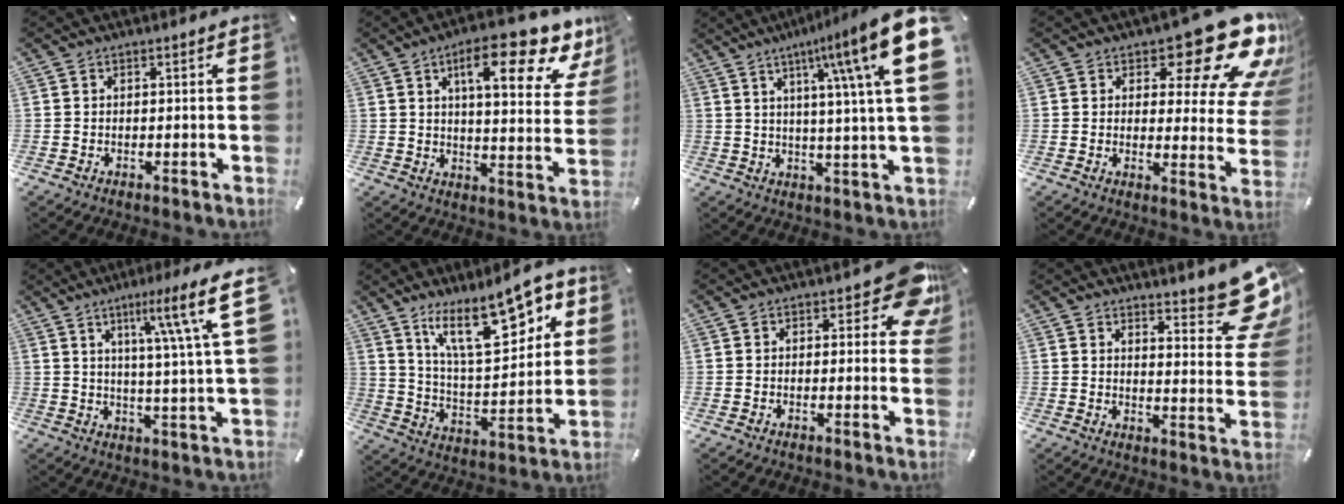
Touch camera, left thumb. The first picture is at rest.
{"total": 17.2, "force": [10.0, 5.0, 13.1], "torque": [-0.186, -0.059, 0.152]}
{"total": 19.2, "force": [7.9, 2.9, 17.3], "torque": [-0.259, -0.044, 0.108]}
{"total": 20.0, "force": [12.4, 8.1, 13.4], "torque": [-0.159, -0.091, 0.202]}
{"total": 11.0, "force": [5.8, -0.5, 9.3], "torque": [-0.141, -0.028, 0.082]}
{"total": 20.6, "force": [12.2, 8.8, 14.1], "torque": [-0.223, -0.056, 0.204]}
{"total": 9.1, "force": [4.4, 4.2, 6.8], "torque": [-0.073, -0.022, 0.070]}
{"total": 11.6, "force": [9.1, 3.3, 6.3], "torque": [-0.074, -0.074, 0.158]}